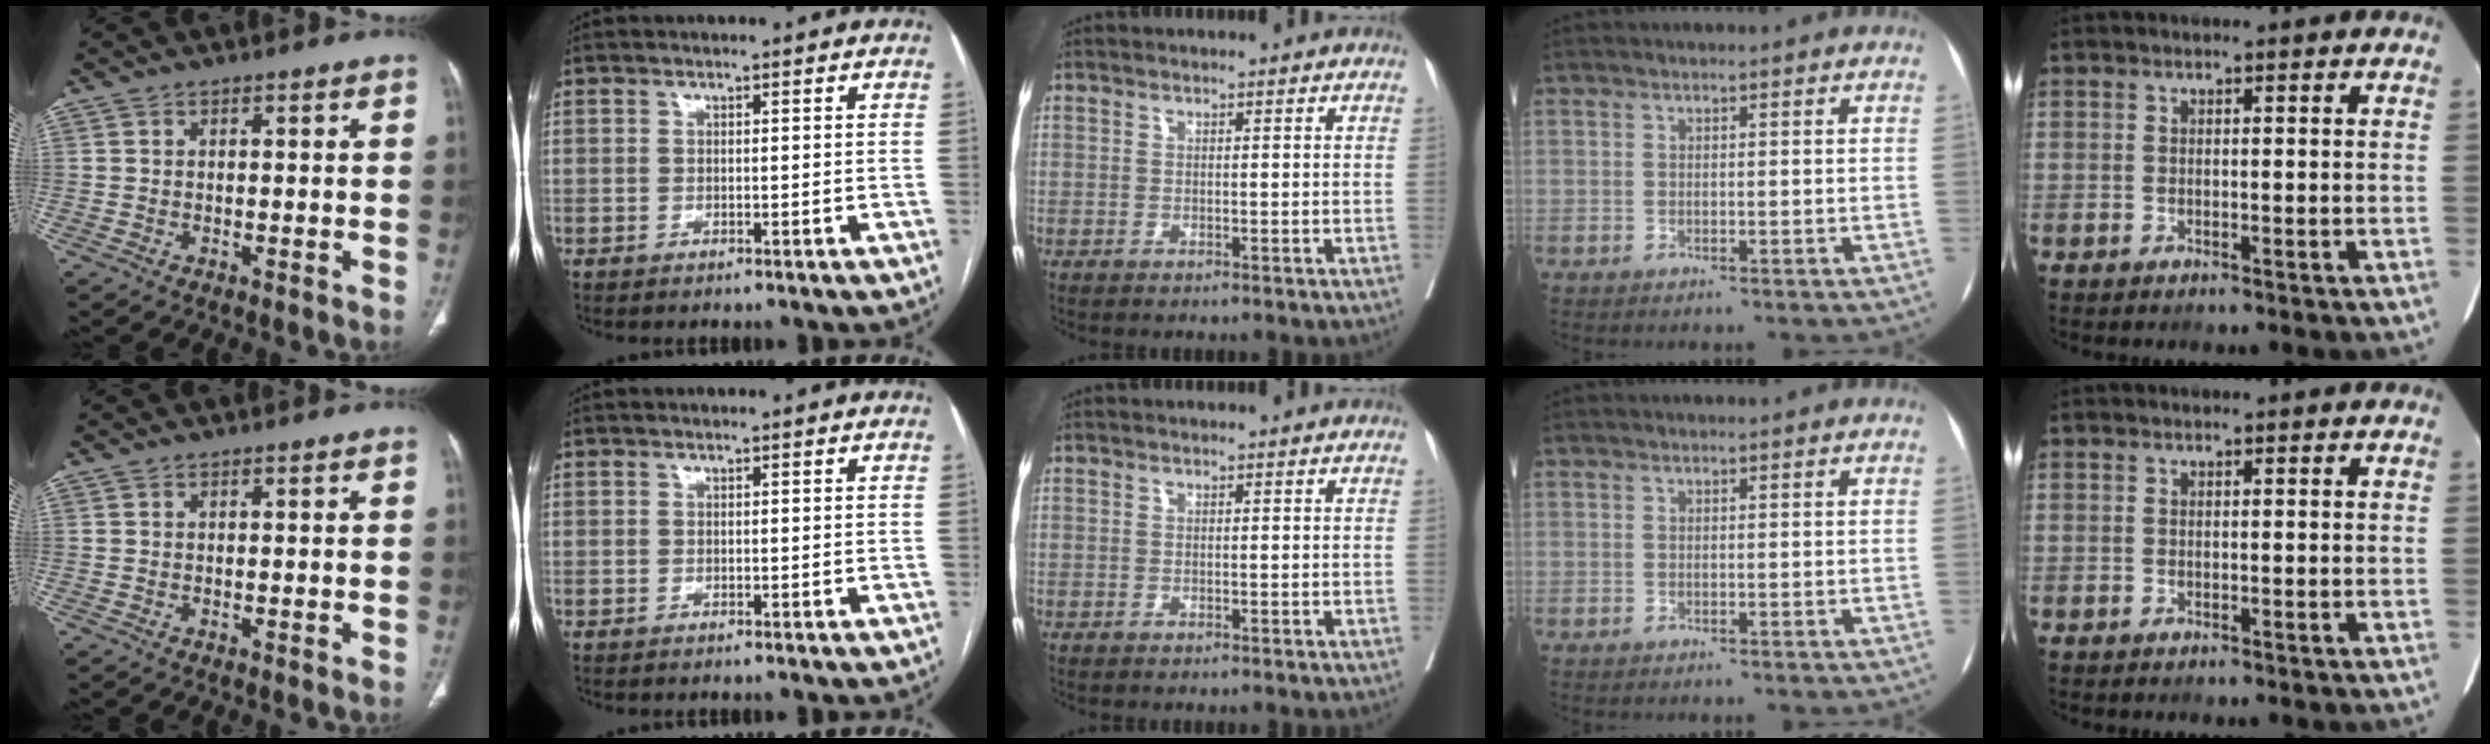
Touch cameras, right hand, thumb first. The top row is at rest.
{}